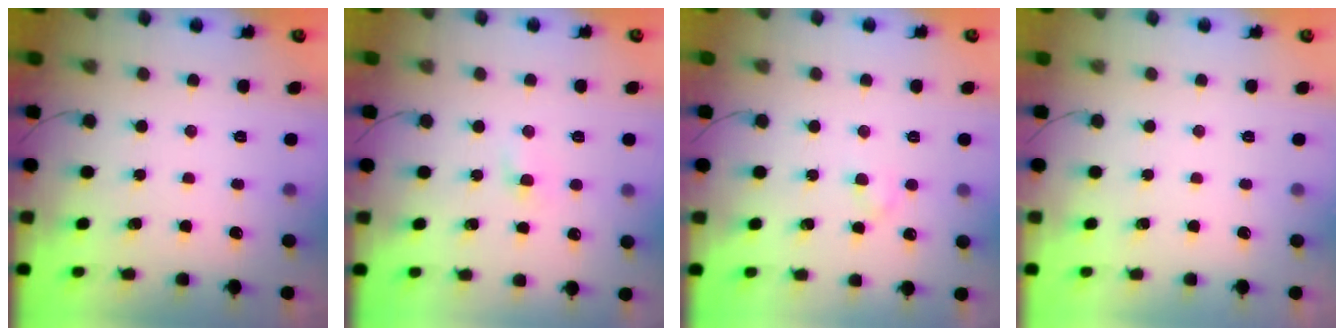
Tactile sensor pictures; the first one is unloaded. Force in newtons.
{"total": 1.5, "press": 1.2, "slide": 0.8}
{"total": 2.3, "press": 2.1, "slide": 1.0}
{"total": 0.0}